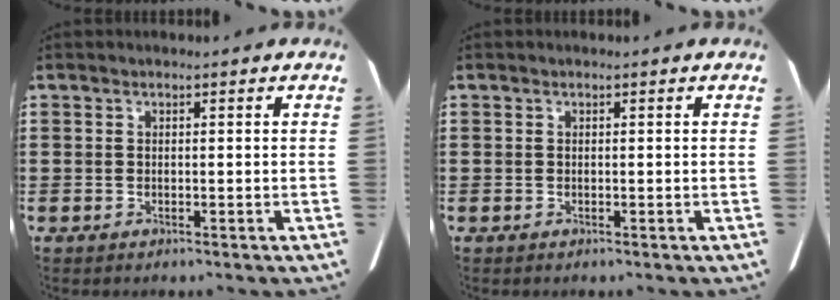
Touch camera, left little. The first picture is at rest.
{"total": 0.0}